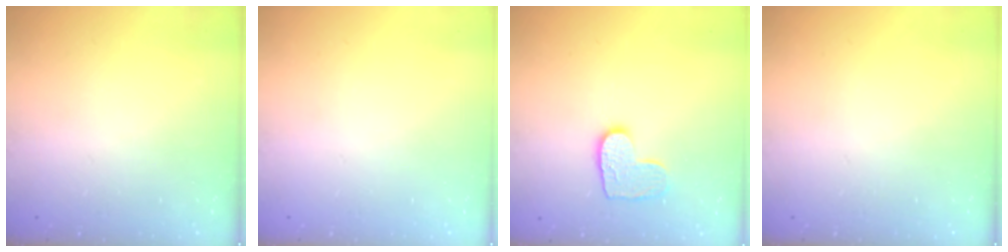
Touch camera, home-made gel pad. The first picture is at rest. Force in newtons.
{"total": 0.0}
{"total": 8.9, "press": 8.9, "slide": 0.4}
{"total": 0.0}